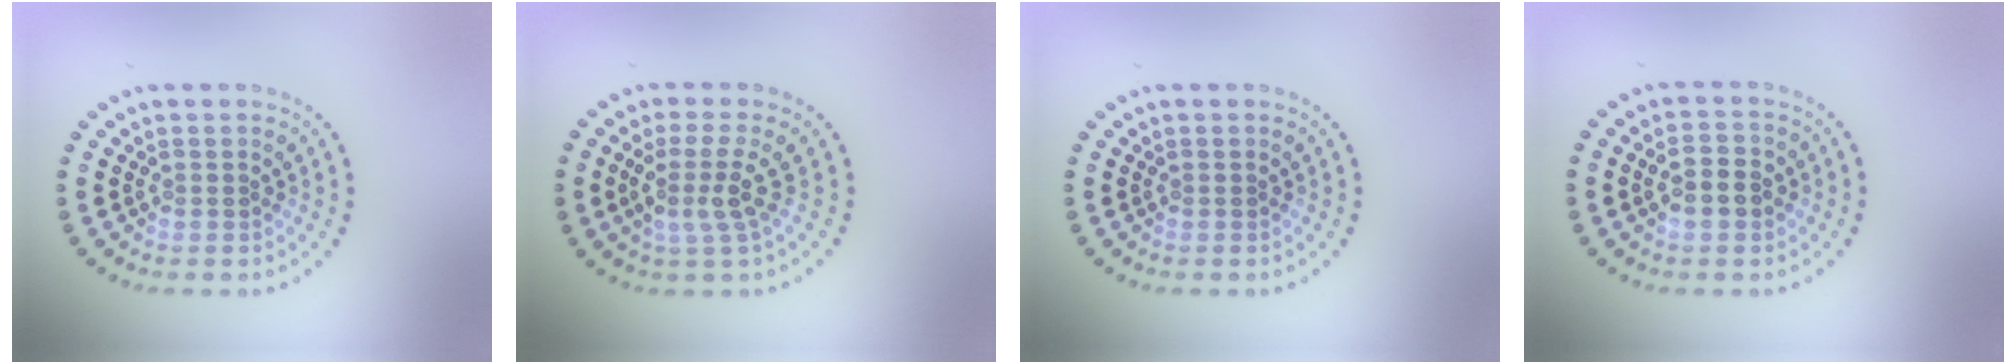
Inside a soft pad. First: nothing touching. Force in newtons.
{"total": 3.0, "press": 2.3, "slide": 1.9}
{"total": 0.0}
{"total": 2.9, "press": 2.9, "slide": 0.1}